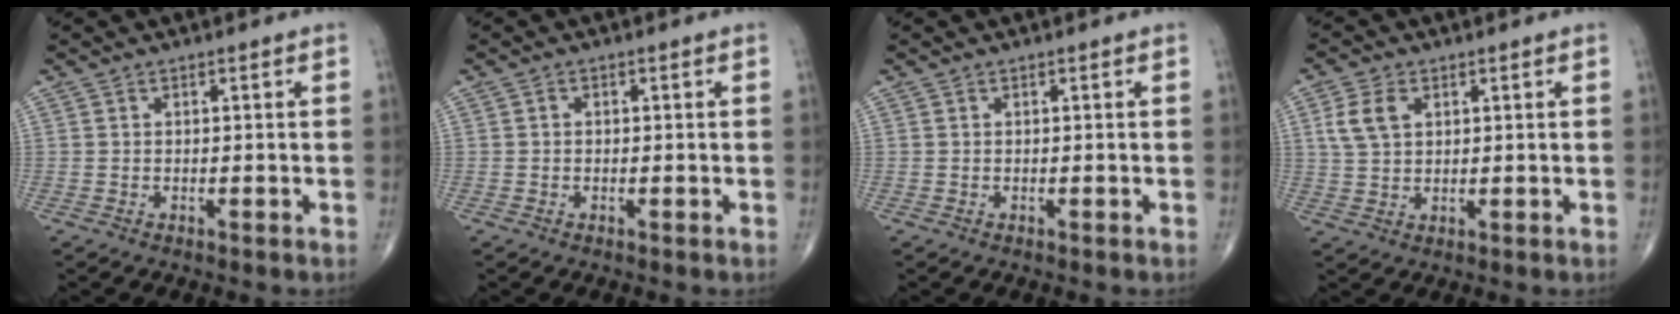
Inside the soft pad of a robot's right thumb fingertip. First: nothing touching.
{"total": 0.8, "force": [0.1, 0.7, 0.5], "torque": [-0.004, 0.004, 0.002]}
{"total": 0.0}
{"total": 5.9, "force": [2.0, 3.9, 4.0], "torque": [-0.078, 0.002, 0.041]}